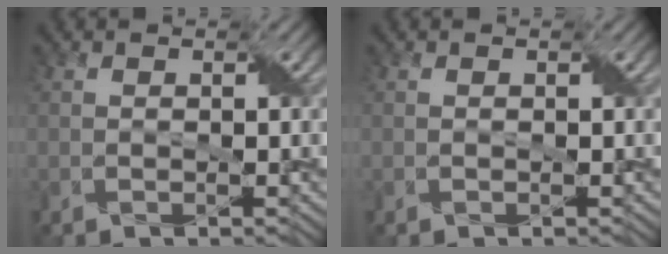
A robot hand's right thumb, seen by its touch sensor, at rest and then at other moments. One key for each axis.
{"total": 0.0}